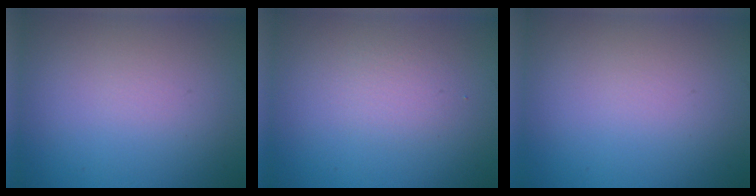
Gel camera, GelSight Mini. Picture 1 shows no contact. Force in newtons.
{"total": 1.3, "press": 1.3, "slide": 0.1}
{"total": 0.0}